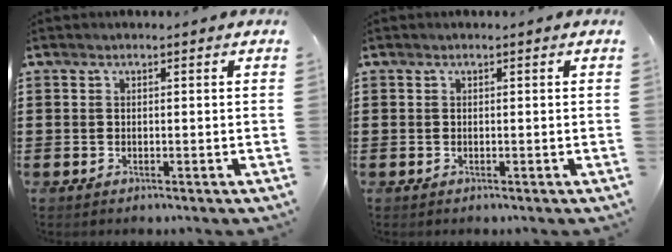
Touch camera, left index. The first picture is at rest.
{"total": 0.0}